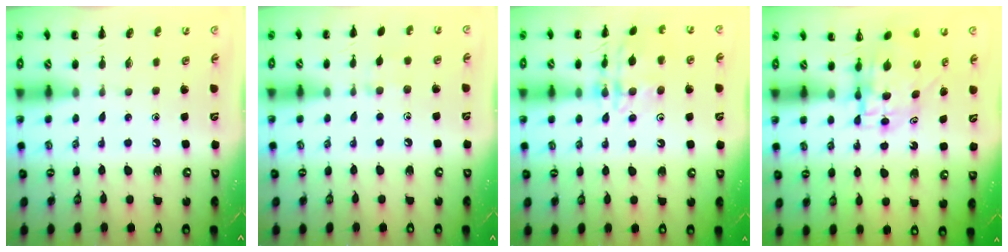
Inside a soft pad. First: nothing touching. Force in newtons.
{"total": 4.6, "press": 4.2, "slide": 1.9}
{"total": 14.6, "press": 14.6, "slide": 0.9}
{"total": 5.9, "press": 5.8, "slide": 1.0}